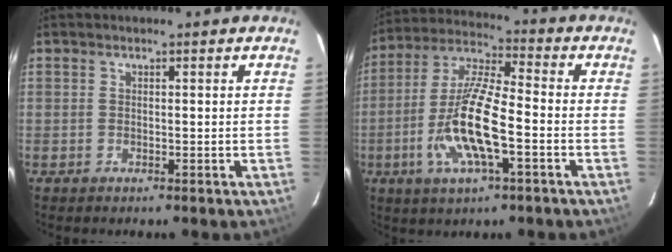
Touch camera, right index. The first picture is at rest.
{"total": 13.9, "force": [-4.3, 3.2, 12.9], "torque": [-0.269, -0.007, -0.086]}